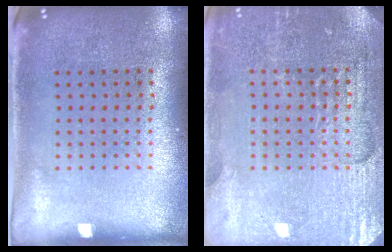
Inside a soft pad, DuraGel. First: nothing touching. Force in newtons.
{"total": 3.3, "press": 3.3, "slide": 0.7}